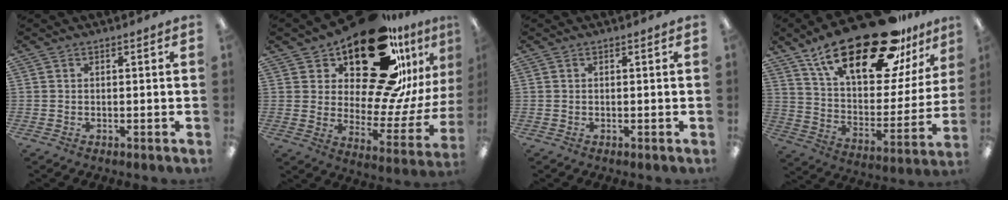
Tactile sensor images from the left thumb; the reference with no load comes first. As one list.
[{"total": 29.7, "force": [19.3, 12.6, 18.7], "torque": [-0.260, -0.134, 0.339]}, {"total": 0.0}, {"total": 29.4, "force": [20.1, 10.5, 18.7], "torque": [-0.302, -0.122, 0.336]}]